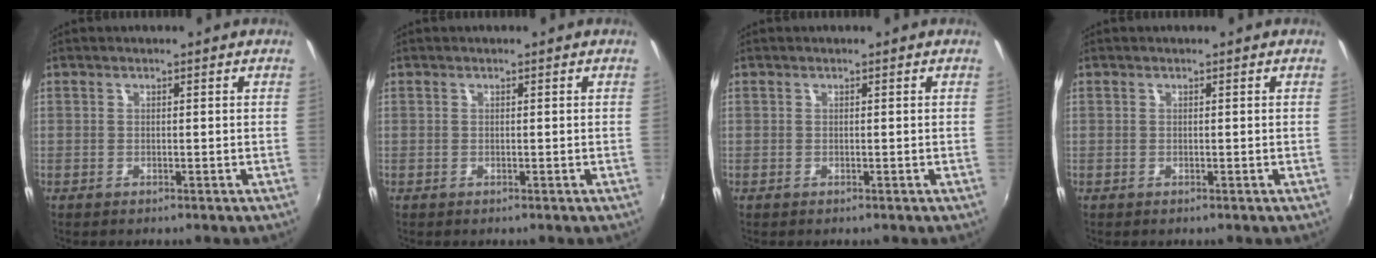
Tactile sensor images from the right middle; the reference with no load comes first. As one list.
[{"total": 0.0}, {"total": 0.0}, {"total": 0.0}]